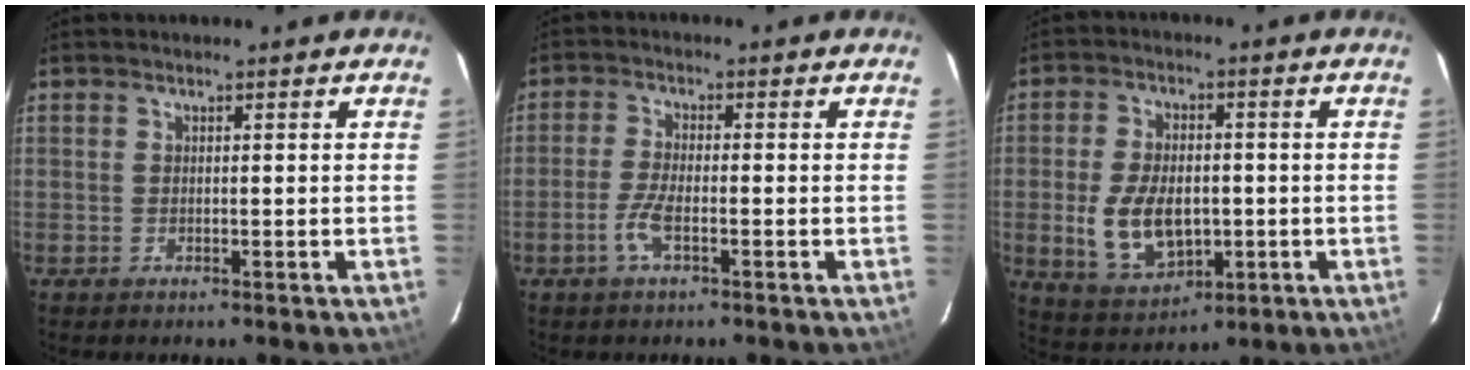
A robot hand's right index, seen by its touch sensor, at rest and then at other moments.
{"total": 4.3, "force": [-2.0, 1.1, 3.6], "torque": [-0.085, -0.001, -0.041]}
{"total": 11.6, "force": [-1.9, 7.0, 9.1], "torque": [-0.192, -0.007, -0.017]}